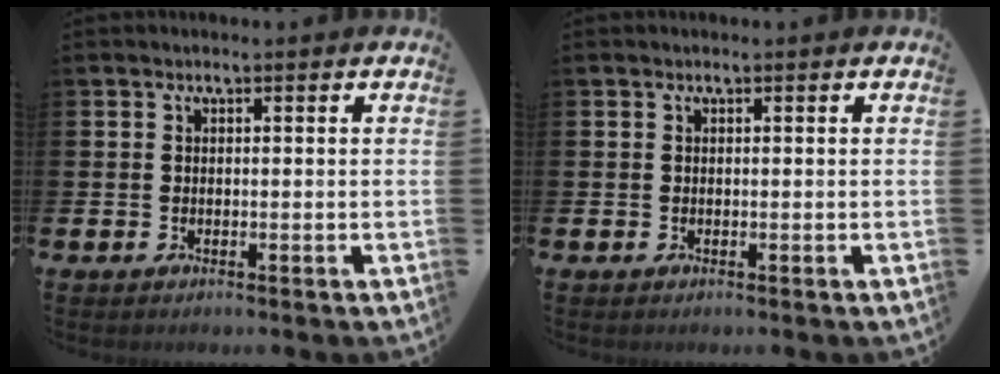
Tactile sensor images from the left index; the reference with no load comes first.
{"total": 0.0}